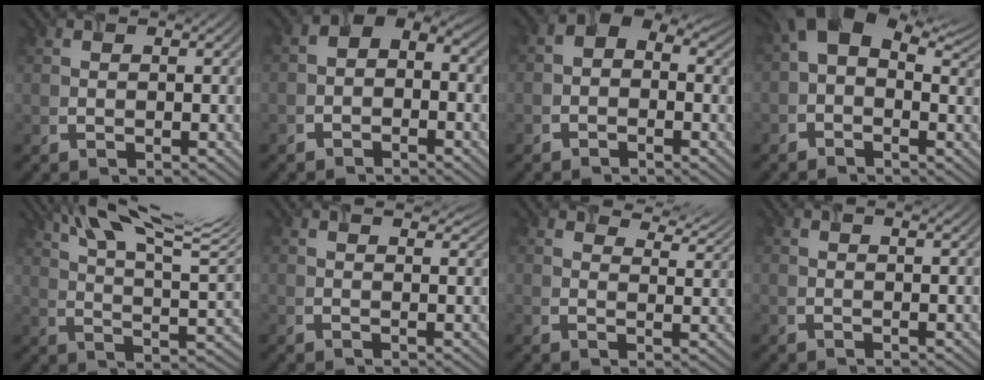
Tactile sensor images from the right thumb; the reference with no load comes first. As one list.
[{"total": 4.0, "force": [-0.9, 2.9, 2.6], "torque": [-0.043, 0.007, -0.029]}, {"total": 4.1, "force": [0.0, 3.1, 2.7], "torque": [-0.046, 0.010, -0.013]}, {"total": 10.0, "force": [3.0, 6.1, 7.4], "torque": [-0.139, 0.013, 0.043]}, {"total": 17.0, "force": [10.6, 4.4, 12.5], "torque": [-0.216, 0.017, 0.160]}, {"total": 2.6, "force": [2.0, 0.7, 1.5], "torque": [-0.031, -0.001, 0.032]}, {"total": 5.1, "force": [4.4, 1.3, 2.0], "torque": [-0.043, 0.001, 0.070]}, {"total": 1.2, "force": [0.9, 0.1, 0.8], "torque": [-0.017, -0.001, 0.012]}]